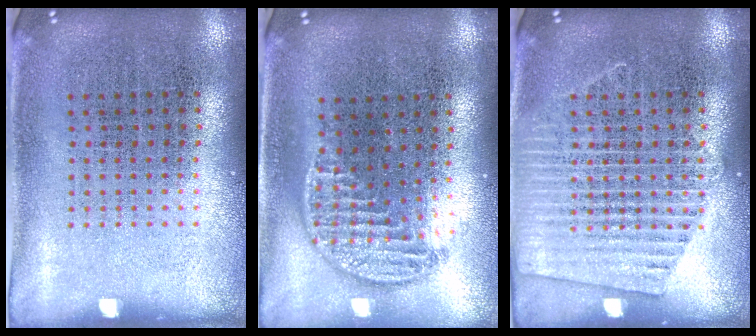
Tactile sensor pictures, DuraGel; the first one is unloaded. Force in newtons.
{"total": 1.2, "press": 1.0, "slide": 0.6}
{"total": 2.4, "press": 2.4, "slide": 0.2}